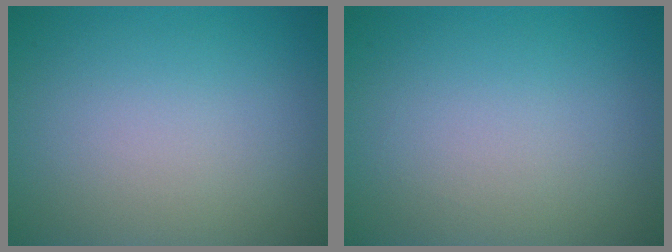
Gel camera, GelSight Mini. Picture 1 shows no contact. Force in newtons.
{"total": 0.0}